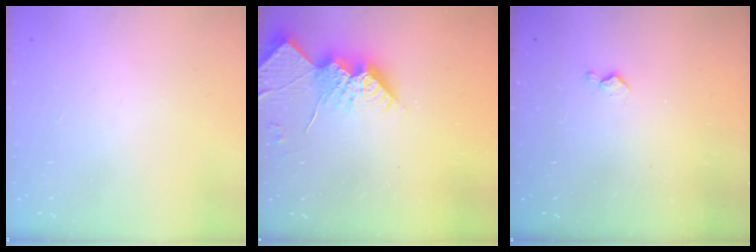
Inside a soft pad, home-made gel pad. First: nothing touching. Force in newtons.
{"total": 14.0, "press": 13.9, "slide": 1.3}
{"total": 3.4, "press": 3.4, "slide": 0.4}